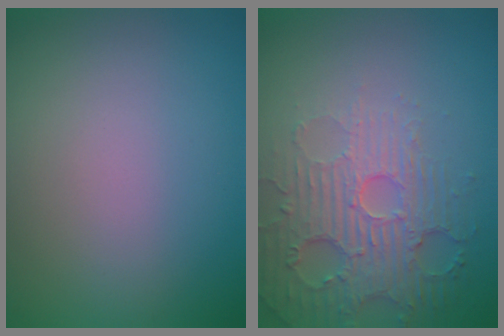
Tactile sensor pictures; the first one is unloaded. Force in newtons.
{"total": 5.2, "press": 3.8, "slide": 3.6}